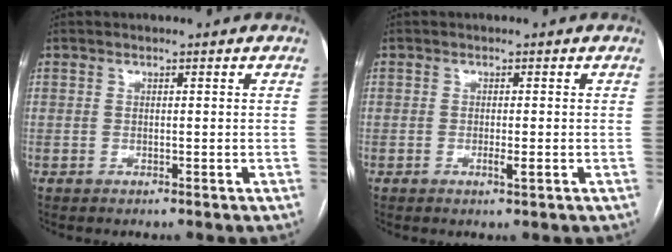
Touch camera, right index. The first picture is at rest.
{"total": 1.5, "force": [-0.5, 0.2, 1.4], "torque": [-0.024, -0.002, -0.009]}